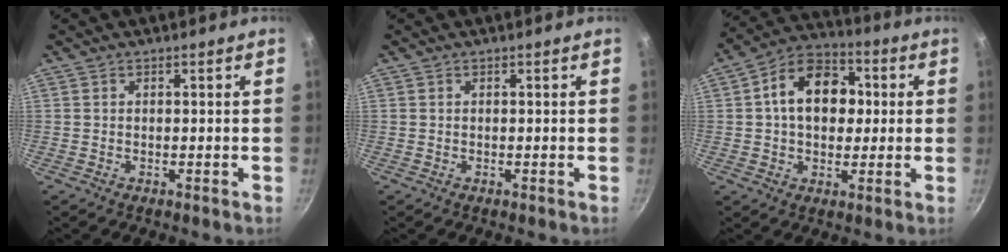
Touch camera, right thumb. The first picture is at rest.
{"total": 0.0}
{"total": 13.9, "force": [1.8, 10.0, 9.5], "torque": [-0.111, 0.022, 0.011]}